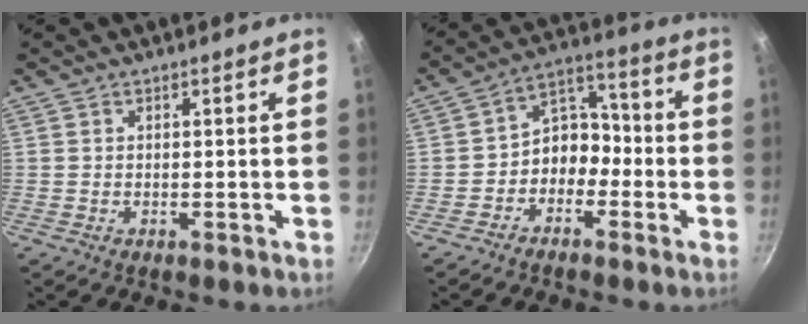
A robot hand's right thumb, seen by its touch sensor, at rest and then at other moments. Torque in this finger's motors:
{"motor_torque": [-0.37, 0.35, 0.11, 0.12, 0.00]}